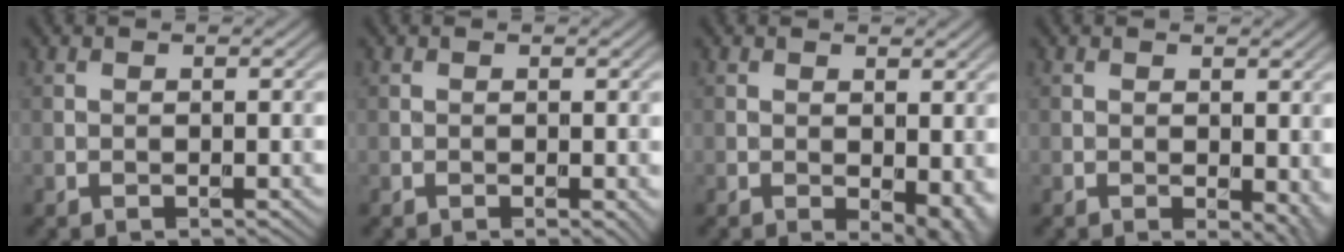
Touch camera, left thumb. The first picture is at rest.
{"total": 0.8, "force": [-0.1, 0.3, 0.7], "torque": [-0.010, -0.006, -0.002]}
{"total": 4.2, "force": [-0.6, 2.2, 3.5], "torque": [-0.043, -0.011, -0.004]}
{"total": 3.6, "force": [-0.4, 2.1, 3.0], "torque": [-0.032, -0.010, -0.003]}